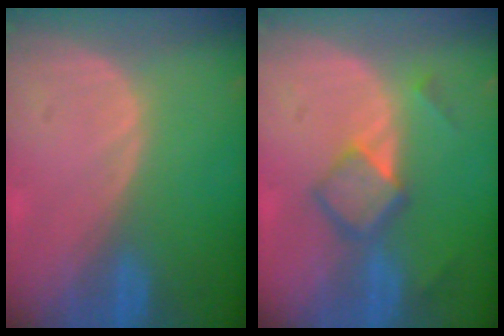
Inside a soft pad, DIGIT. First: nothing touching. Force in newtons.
{"total": 5.7, "press": 4.9, "slide": 3.0}